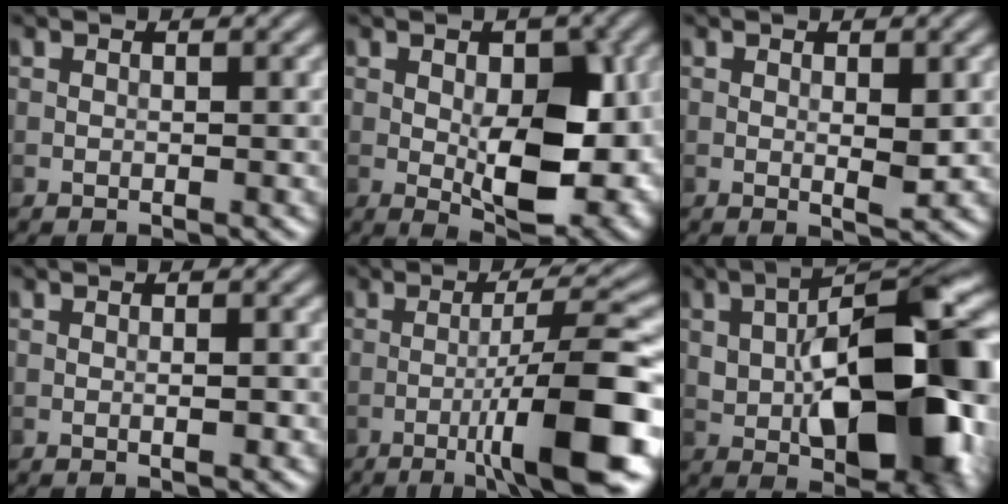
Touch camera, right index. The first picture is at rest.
{"total": 7.5, "force": [-0.2, 3.6, 6.6], "torque": [-0.102, -0.010, 0.004]}
{"total": 1.8, "force": [0.2, 0.4, 1.7], "torque": [-0.028, -0.005, 0.004]}
{"total": 1.0, "force": [0.0, 0.1, 1.0], "torque": [-0.016, -0.001, 0.000]}
{"total": 10.0, "force": [-3.5, 1.2, 9.3], "torque": [-0.134, 0.017, -0.056]}
{"total": 15.1, "force": [-0.8, 7.9, 12.8], "torque": [-0.175, 0.003, -0.011]}